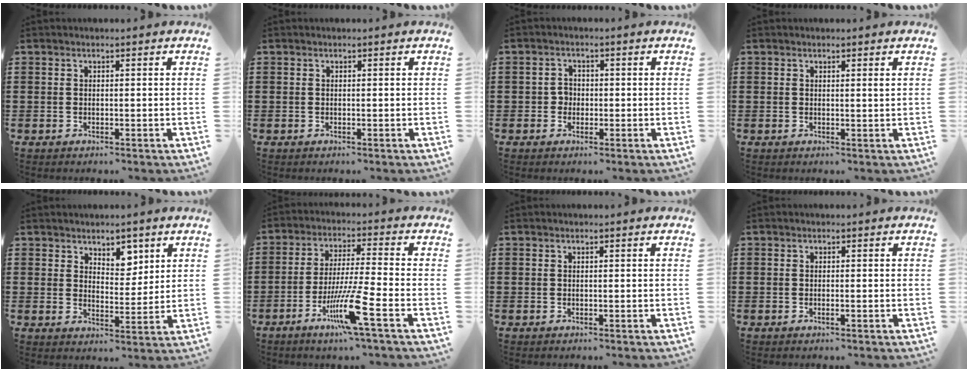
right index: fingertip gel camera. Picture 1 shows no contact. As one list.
[{"total": 0.0}, {"total": 2.0, "force": [-0.5, 1.8, 0.7], "torque": [-0.018, 0.005, -0.012]}, {"total": 0.7, "force": [0.4, 0.0, 0.6], "torque": [-0.012, -0.001, 0.007]}, {"total": 4.6, "force": [3.5, 2.6, 1.4], "torque": [-0.026, -0.002, 0.061]}, {"total": 10.0, "force": [-4.9, -0.1, 8.8], "torque": [-0.177, -0.013, -0.094]}, {"total": 0.0}, {"total": 0.6, "force": [-0.2, 0.0, 0.5], "torque": [-0.009, -0.005, -0.002]}]